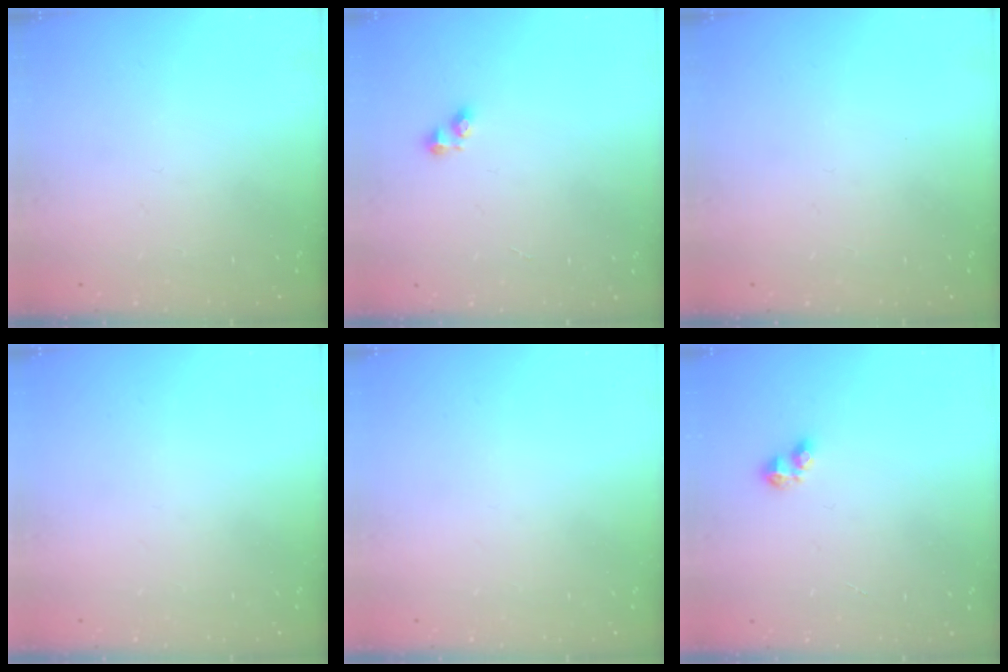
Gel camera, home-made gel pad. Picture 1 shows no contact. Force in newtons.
{"total": 2.6, "press": 2.6, "slide": 0.4}
{"total": 0.0}
{"total": 0.0}
{"total": 0.0}
{"total": 3.3, "press": 3.3, "slide": 0.4}